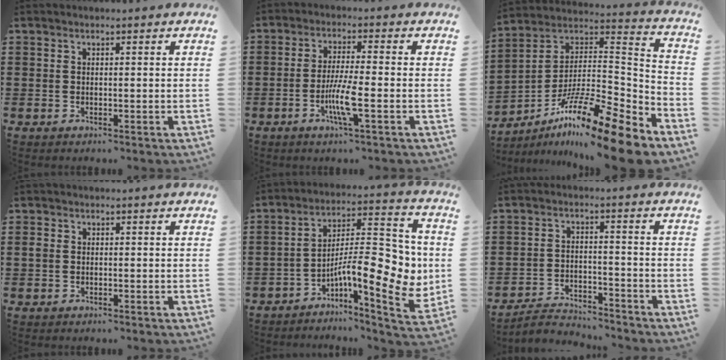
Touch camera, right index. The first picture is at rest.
{"total": 6.6, "force": [-2.2, 0.6, 6.2], "torque": [-0.122, -0.015, -0.043]}
{"total": 15.9, "force": [-11.8, 1.7, 10.6], "torque": [-0.174, 0.034, -0.212]}
{"total": 1.1, "force": [0.0, 0.9, 0.6], "torque": [-0.013, 0.007, -0.002]}
{"total": 13.5, "force": [-2.4, 4.8, 12.4], "torque": [-0.186, -0.018, -0.042]}
{"total": 3.6, "force": [-3.5, 0.6, 0.4], "torque": [-0.013, 0.008, -0.074]}